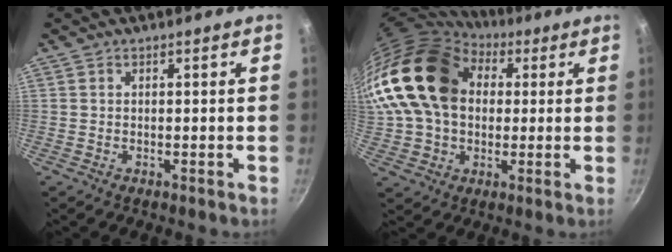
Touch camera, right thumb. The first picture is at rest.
{"total": 22.1, "force": [4.7, 16.2, 14.3], "torque": [-0.251, 0.035, 0.078]}